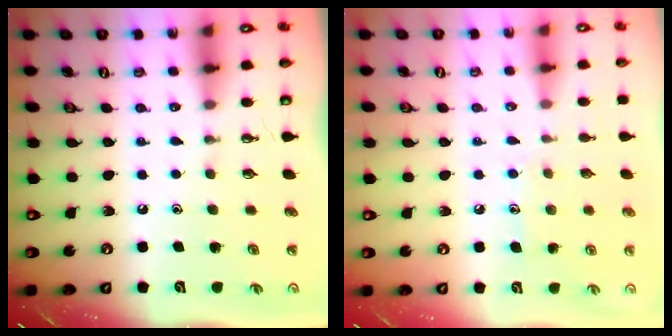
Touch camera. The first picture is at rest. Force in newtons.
{"total": 6.4, "press": 6.4, "slide": 0.4}